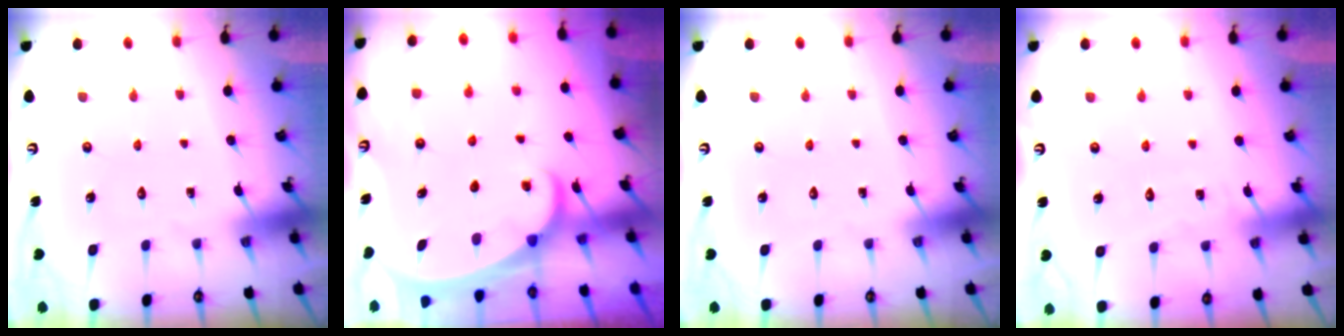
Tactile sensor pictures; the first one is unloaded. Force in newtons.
{"total": 1.9, "press": 1.9, "slide": 0.1}
{"total": 0.0}
{"total": 4.5, "press": 4.5, "slide": 0.4}